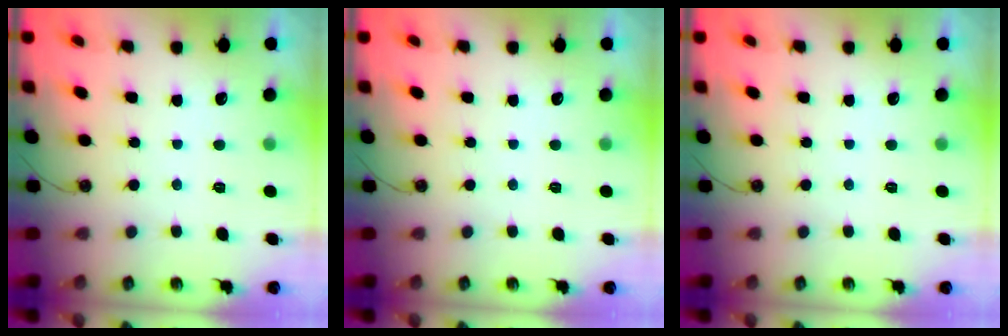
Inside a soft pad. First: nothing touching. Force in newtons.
{"total": 0.0}
{"total": 0.0}